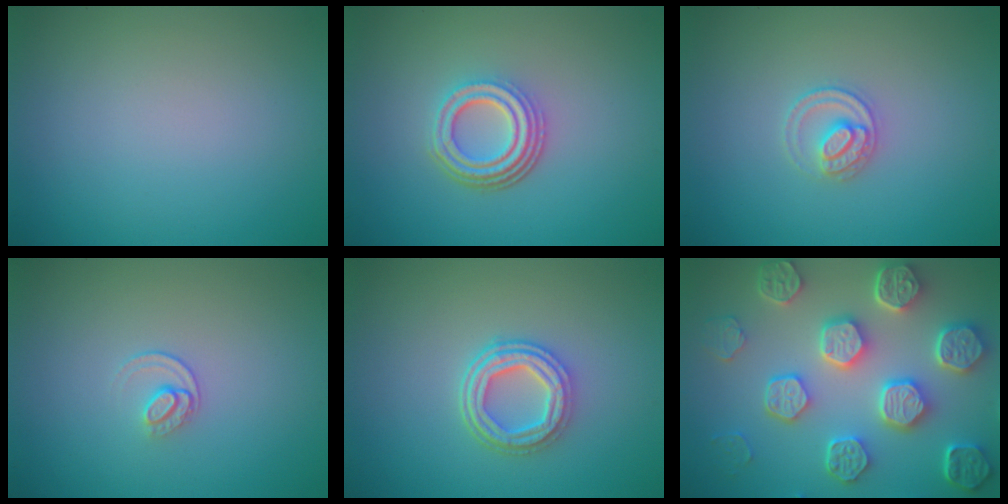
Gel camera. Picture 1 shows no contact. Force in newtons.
{"total": 4.5, "press": 3.3, "slide": 3.1}
{"total": 2.2, "press": 2.2, "slide": 0.2}
{"total": 1.2, "press": 0.8, "slide": 0.9}
{"total": 4.1, "press": 3.3, "slide": 2.5}
{"total": 8.3, "press": 6.4, "slide": 5.3}